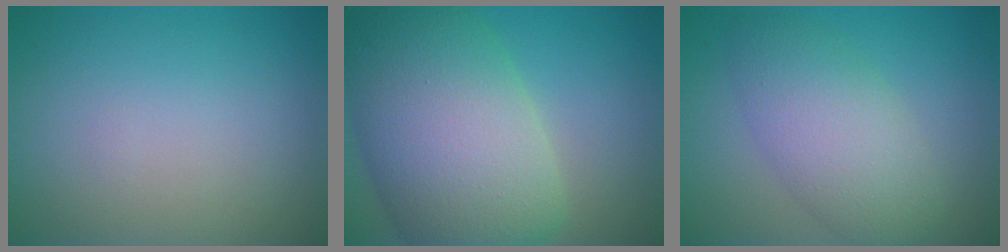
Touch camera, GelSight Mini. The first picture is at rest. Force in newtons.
{"total": 13.5, "press": 13.4, "slide": 0.7}
{"total": 5.6, "press": 5.5, "slide": 0.2}